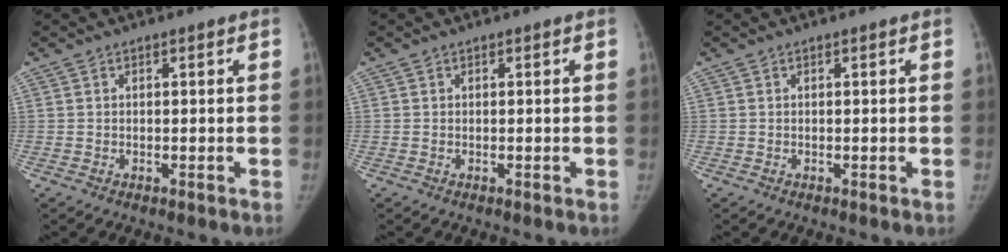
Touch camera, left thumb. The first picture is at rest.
{"total": 0.0}
{"total": 0.0}